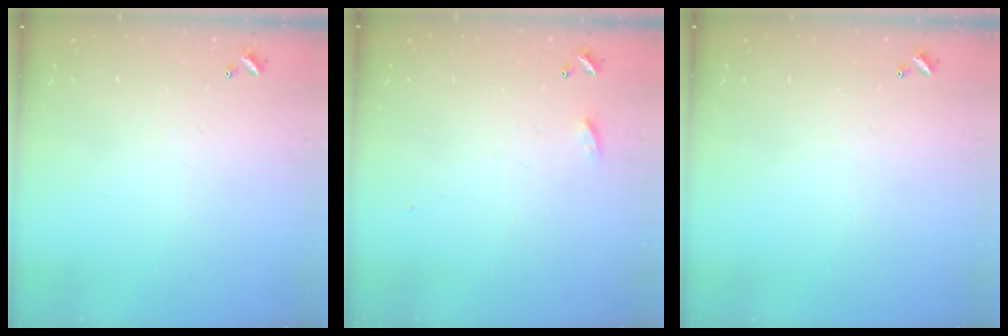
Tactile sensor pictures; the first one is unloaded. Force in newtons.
{"total": 4.3, "press": 4.3, "slide": 0.5}
{"total": 0.0}